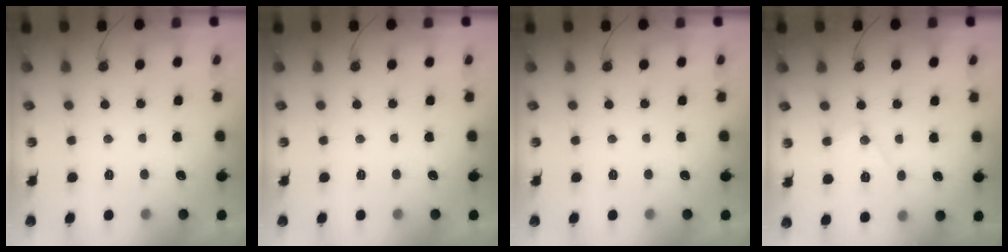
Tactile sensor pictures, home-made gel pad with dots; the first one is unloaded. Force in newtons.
{"total": 0.0}
{"total": 0.0}
{"total": 9.5, "press": 9.5, "slide": 0.7}